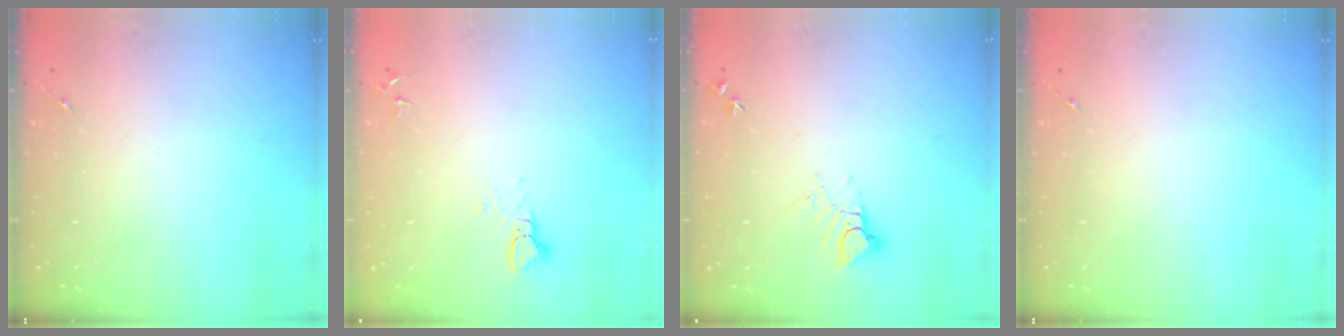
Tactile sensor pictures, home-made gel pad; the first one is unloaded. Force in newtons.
{"total": 2.2, "press": 2.2, "slide": 0.1}
{"total": 5.8, "press": 5.7, "slide": 0.6}
{"total": 0.0}